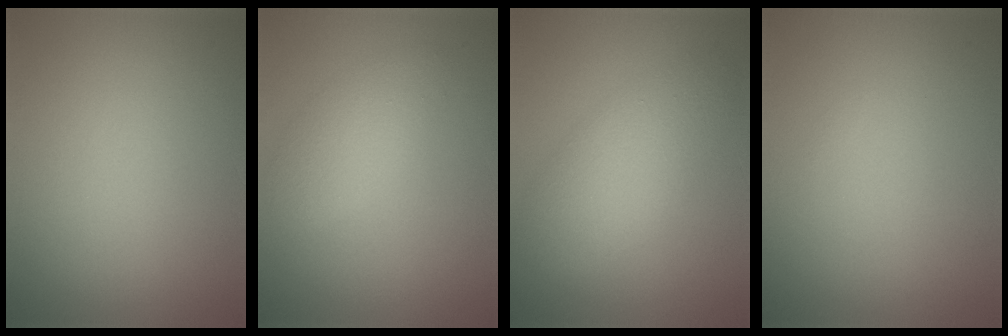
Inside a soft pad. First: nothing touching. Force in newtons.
{"total": 2.4, "press": 2.4, "slide": 0.1}
{"total": 4.7, "press": 4.7, "slide": 0.0}
{"total": 0.0}